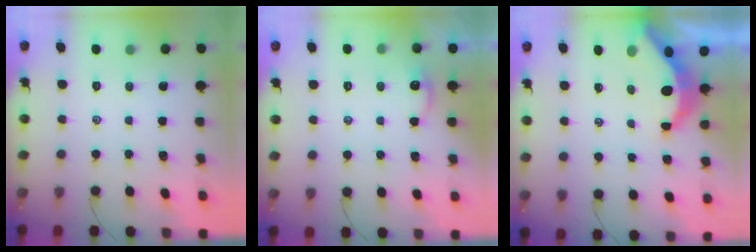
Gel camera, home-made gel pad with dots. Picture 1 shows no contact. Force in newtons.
{"total": 2.1, "press": 2.0, "slide": 0.3}
{"total": 6.6, "press": 6.6, "slide": 0.8}